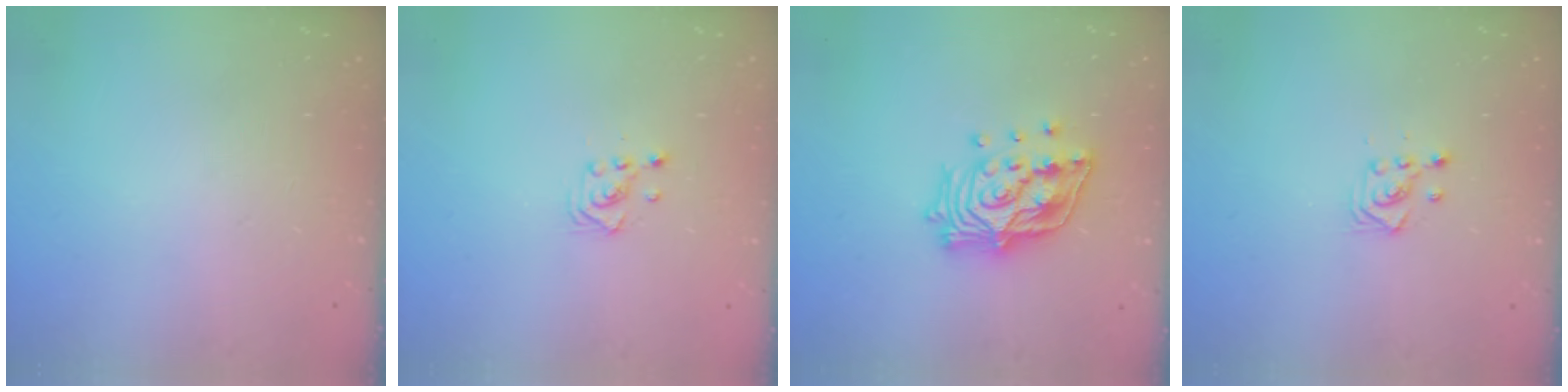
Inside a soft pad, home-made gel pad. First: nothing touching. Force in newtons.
{"total": 3.0, "press": 3.0, "slide": 0.3}
{"total": 17.1, "press": 16.9, "slide": 2.5}
{"total": 3.0, "press": 3.0, "slide": 0.5}